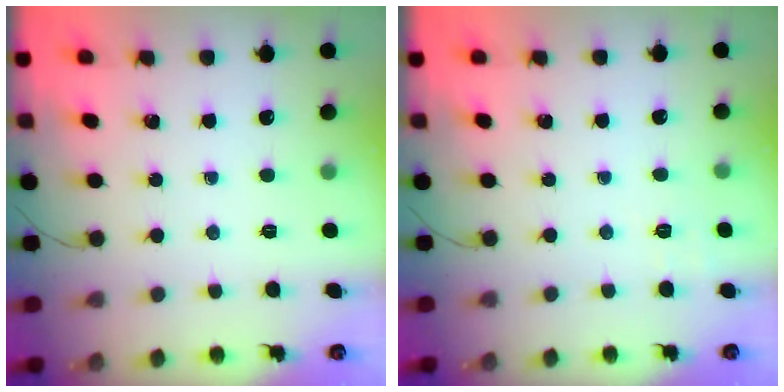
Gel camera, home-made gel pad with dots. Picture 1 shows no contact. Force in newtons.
{"total": 1.6, "press": 0.1, "slide": 1.6}